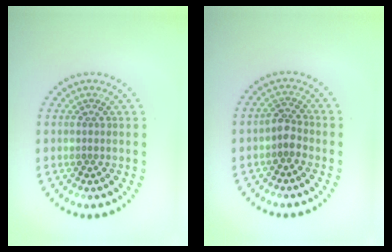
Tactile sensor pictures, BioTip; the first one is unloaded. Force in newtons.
{"total": 1.7, "press": 1.4, "slide": 1.0}